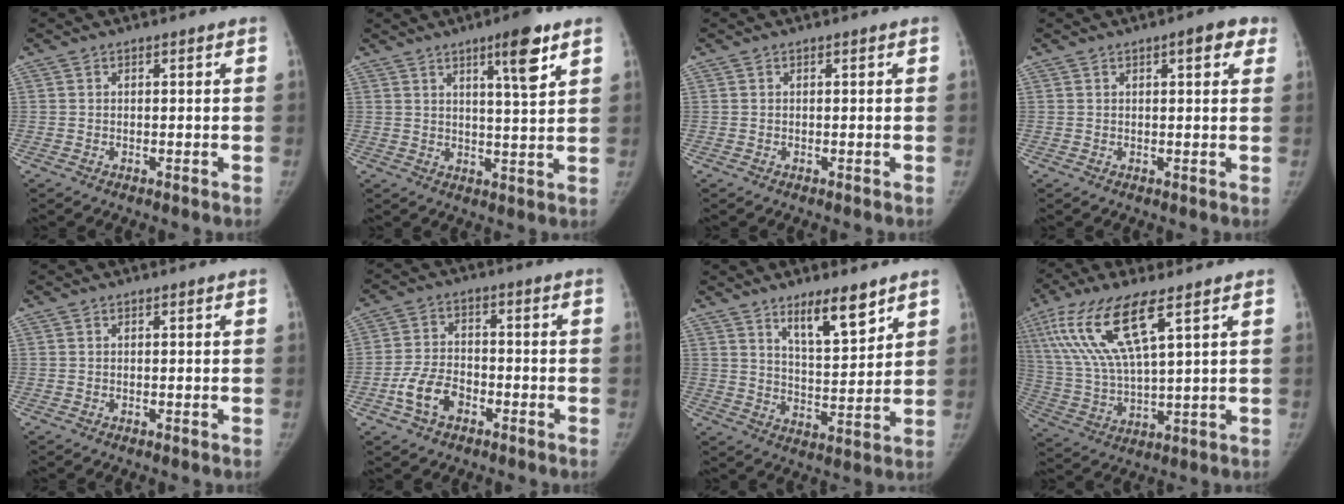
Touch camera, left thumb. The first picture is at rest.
{"total": 8.0, "force": [4.6, 1.0, 6.5], "torque": [-0.091, -0.027, 0.069]}
{"total": 0.0}
{"total": 4.3, "force": [2.2, 1.5, 3.4], "torque": [-0.028, -0.002, 0.020]}
{"total": 0.0}
{"total": 7.5, "force": [-3.7, 4.9, 4.4], "torque": [-0.081, 0.026, -0.068]}
{"total": 9.8, "force": [6.7, 2.6, 6.7], "torque": [-0.092, -0.050, 0.116]}
{"total": 15.7, "force": [7.5, 4.1, 13.2], "torque": [-0.290, -0.021, 0.151]}